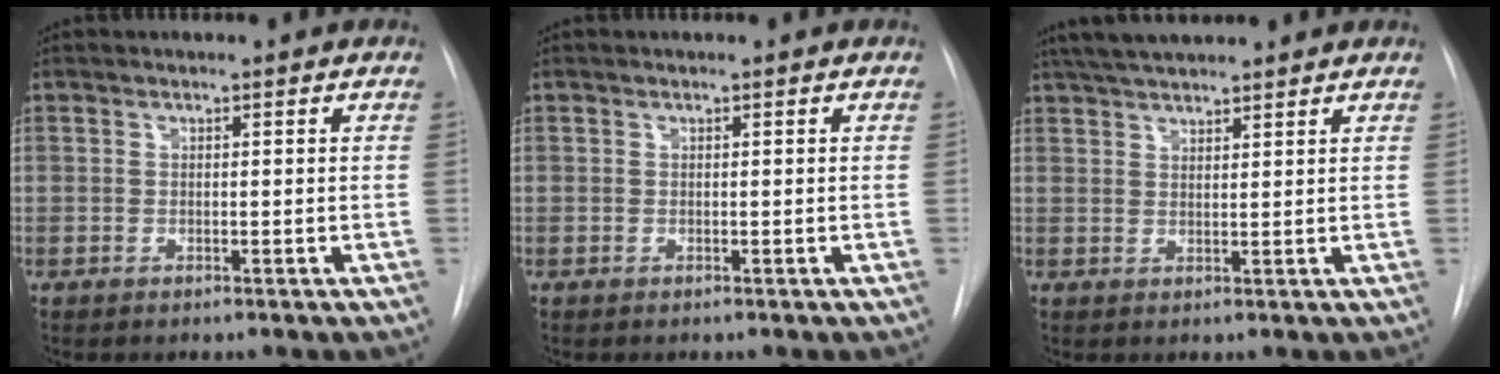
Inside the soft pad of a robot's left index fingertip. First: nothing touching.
{"total": 0.0}
{"total": 7.3, "force": [6.4, 1.0, 3.3], "torque": [-0.058, 0.036, 0.109]}